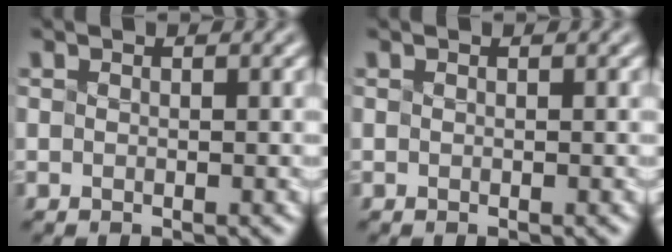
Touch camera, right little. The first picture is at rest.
{"total": 0.0}